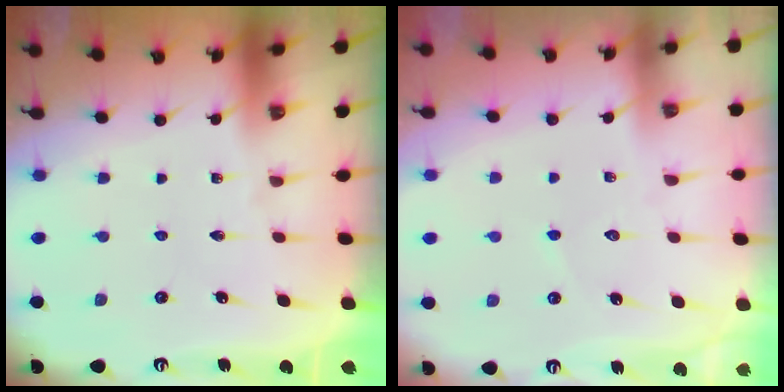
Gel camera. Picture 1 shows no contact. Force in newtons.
{"total": 3.7, "press": 3.6, "slide": 0.5}